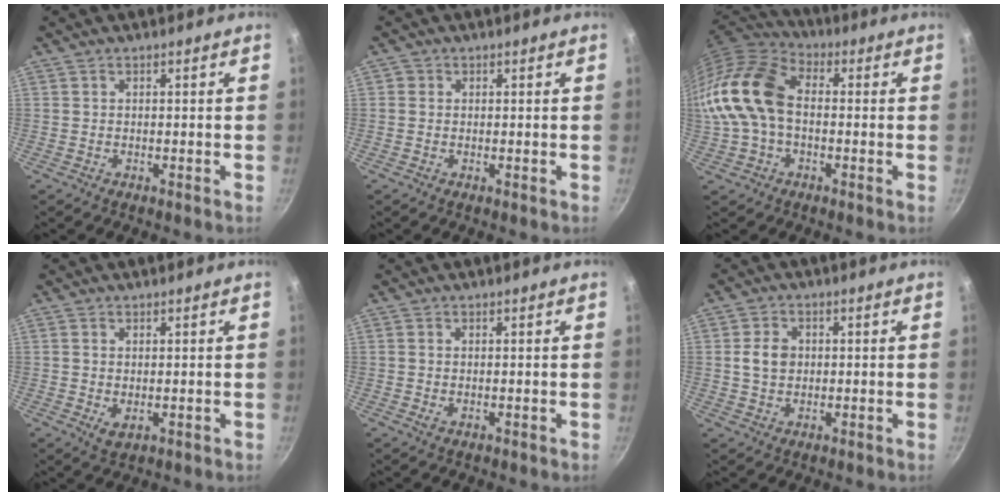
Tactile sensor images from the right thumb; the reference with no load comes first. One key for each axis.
{"total": 1.1, "fx": 0.1, "fy": 1.1, "fz": 0.3, "tx": -0.001, "ty": 0.000, "tz": -0.002}
{"total": 17.1, "fx": -0.6, "fy": 11.6, "fz": 12.5, "tx": -0.244, "ty": 0.043, "tz": -0.025}
{"total": 2.6, "fx": 0.2, "fy": 1.6, "fz": 2.0, "tx": -0.034, "ty": -0.007, "tz": 0.007}
{"total": 0.7, "fx": 0.2, "fy": 0.4, "fz": 0.6, "tx": -0.010, "ty": -0.002, "tz": 0.001}
{"total": 4.9, "fx": 0.5, "fy": 3.9, "fz": 2.9, "tx": -0.040, "ty": 0.005, "tz": 0.005}